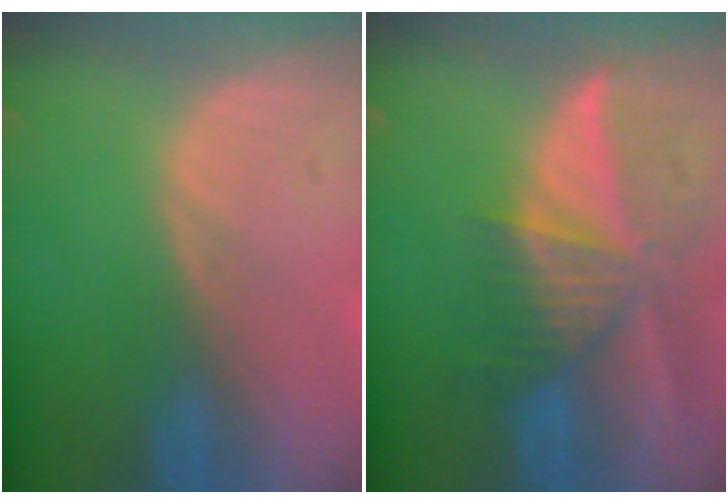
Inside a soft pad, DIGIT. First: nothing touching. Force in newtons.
{"total": 9.7, "press": 8.5, "slide": 4.7}